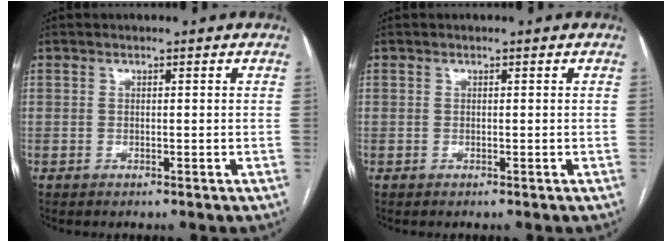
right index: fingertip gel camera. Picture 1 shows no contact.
{"total": 0.0}